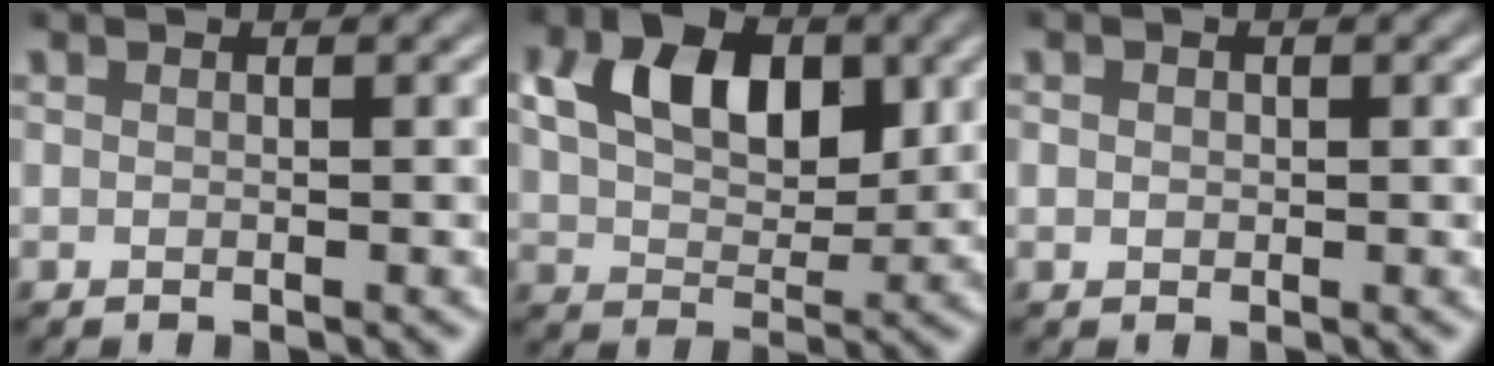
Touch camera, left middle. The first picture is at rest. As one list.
[{"total": 6.9, "force": [2.2, 4.6, 4.7], "torque": [-0.087, 0.005, 0.039]}, {"total": 0.6, "force": [0.0, 0.6, 0.2], "torque": [-0.002, 0.000, -0.001]}]